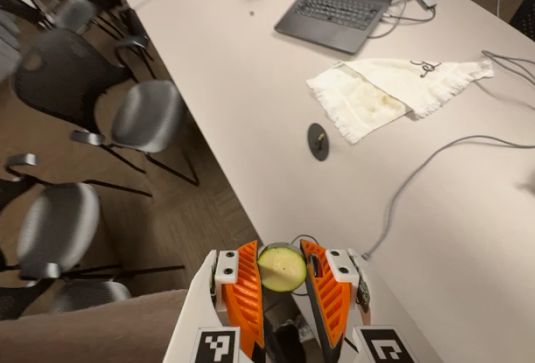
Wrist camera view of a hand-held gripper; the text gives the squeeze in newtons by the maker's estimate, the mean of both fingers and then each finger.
{"total": 12.6, "left": 13.0, "right": 12.2}